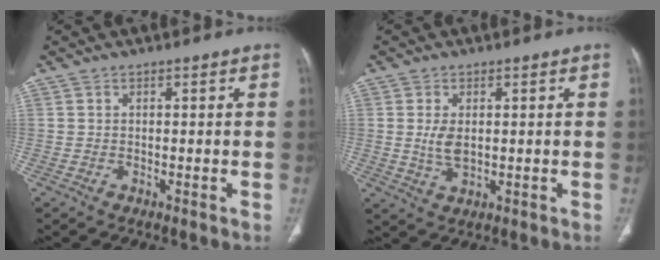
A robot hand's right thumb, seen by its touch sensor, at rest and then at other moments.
{"total": 4.3, "force": [0.4, 2.4, 3.6], "torque": [-0.071, -0.009, 0.015]}